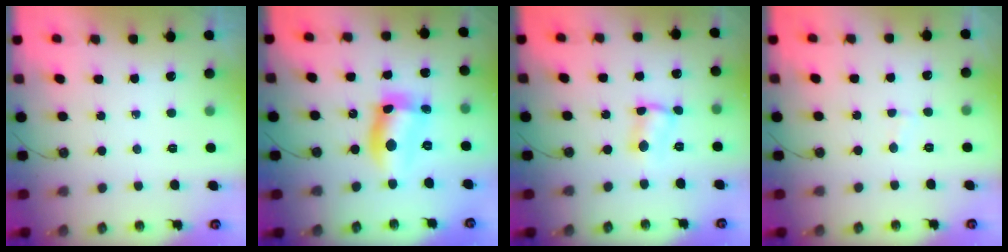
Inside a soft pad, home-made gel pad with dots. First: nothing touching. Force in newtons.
{"total": 12.5, "press": 12.0, "slide": 3.4}
{"total": 2.3, "press": 2.3, "slide": 0.1}
{"total": 1.8, "press": 1.8, "slide": 0.1}